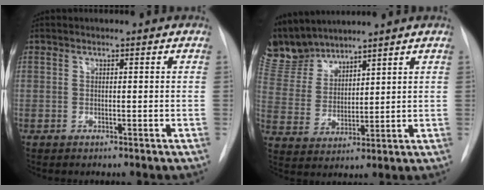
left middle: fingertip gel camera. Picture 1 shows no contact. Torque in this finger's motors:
{"motor_torque": [1.07, -1.07, 0.15, -0.06]}